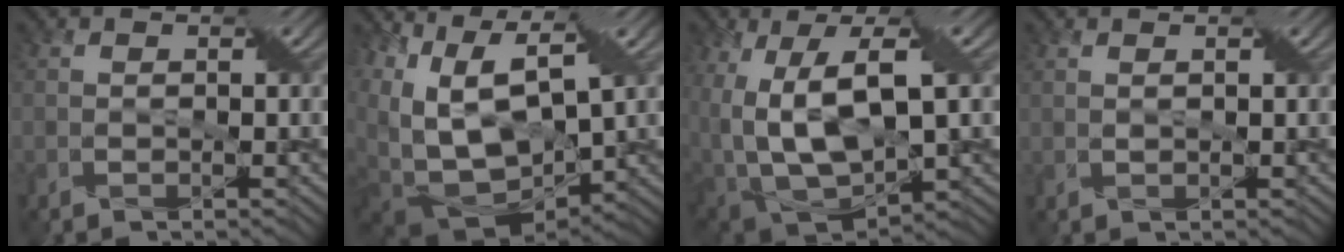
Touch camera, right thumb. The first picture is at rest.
{"total": 16.8, "force": [1.3, 9.6, 13.7], "torque": [-0.297, -0.006, 0.072]}
{"total": 17.6, "force": [1.8, 9.8, 14.5], "torque": [-0.290, -0.015, 0.066]}
{"total": 0.8, "force": [0.6, 0.1, 0.5], "torque": [-0.011, -0.001, 0.012]}